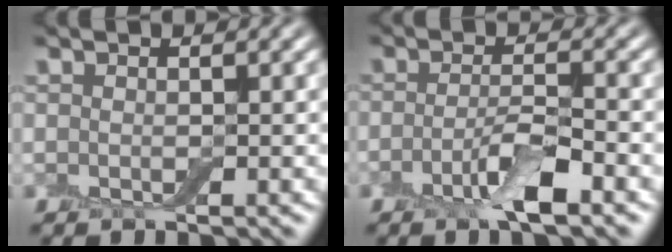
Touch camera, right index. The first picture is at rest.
{"total": 3.4, "force": [-1.7, 0.8, 2.8], "torque": [-0.053, 0.004, -0.039]}